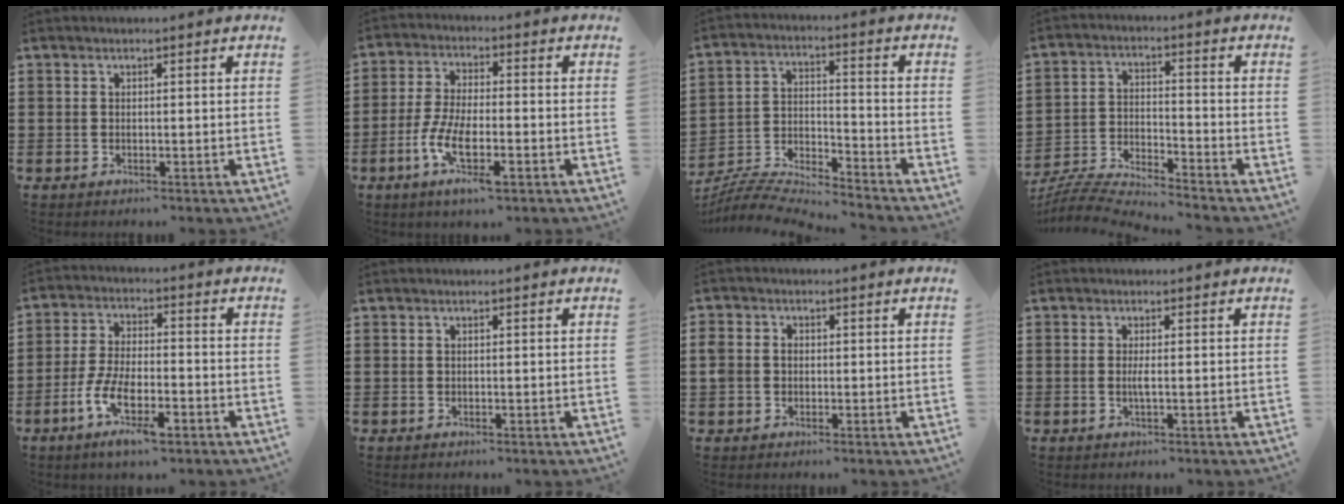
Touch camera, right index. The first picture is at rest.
{"total": 8.5, "force": [-3.5, 2.5, 7.4], "torque": [-0.170, -0.015, -0.070]}
{"total": 6.0, "force": [-5.9, 0.5, 1.0], "torque": [-0.035, -0.009, -0.124]}
{"total": 5.8, "force": [-5.7, 0.0, 0.9], "torque": [-0.034, -0.006, -0.119]}
{"total": 9.1, "force": [-4.3, 3.0, 7.4], "torque": [-0.161, -0.005, -0.081]}
{"total": 0.0}
{"total": 2.4, "force": [-0.3, 2.2, 0.8], "torque": [-0.023, 0.010, -0.008]}
{"total": 1.7, "force": [-0.2, 0.0, 1.7], "torque": [-0.040, -0.007, -0.006]}